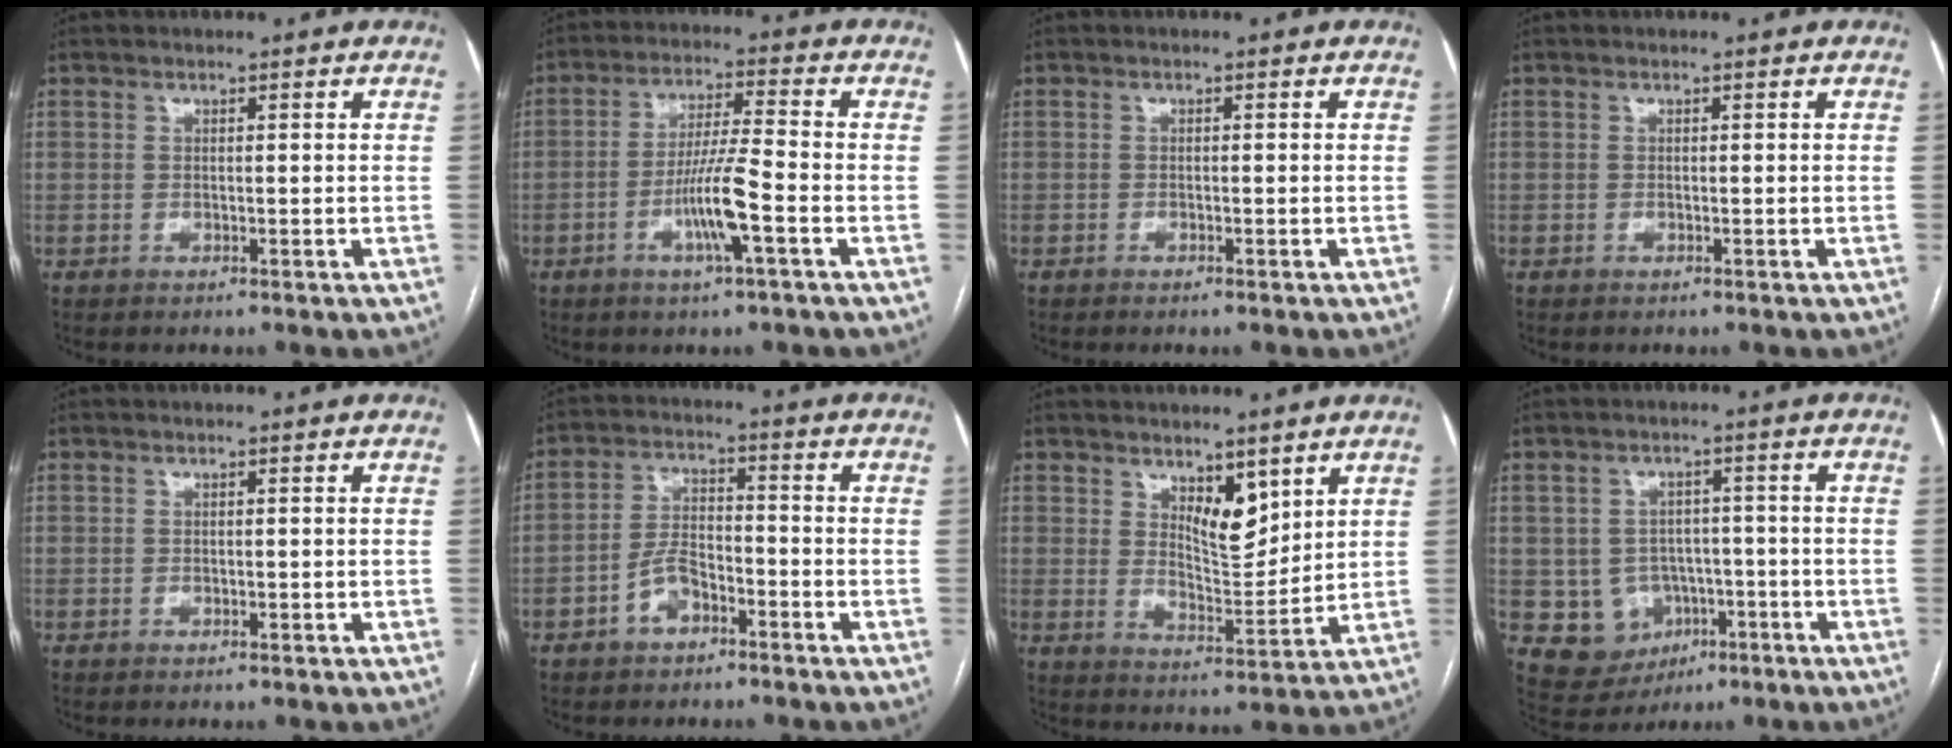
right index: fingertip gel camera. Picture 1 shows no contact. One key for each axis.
{"total": 8.3, "fx": -3.1, "fy": -0.1, "fz": 7.8, "tx": -0.150, "ty": -0.003, "tz": -0.058}
{"total": 0.8, "fx": -0.6, "fy": 0.0, "fz": 0.5, "tx": -0.013, "ty": -0.001, "tz": -0.010}
{"total": 0.0}
{"total": 0.6, "fx": -0.1, "fy": 0.3, "fz": 0.5, "tx": -0.011, "ty": -0.001, "tz": 0.000}
{"total": 5.5, "fx": -3.0, "fy": 2.9, "fz": 3.5, "tx": -0.074, "ty": 0.015, "tz": -0.057}
{"total": 6.6, "fx": 3.8, "fy": 2.6, "fz": 4.6, "tx": -0.079, "ty": -0.015, "tz": 0.070}
{"total": 7.5, "fx": -2.0, "fy": 6.9, "fz": 2.1, "tx": -0.033, "ty": 0.017, "tz": -0.017}